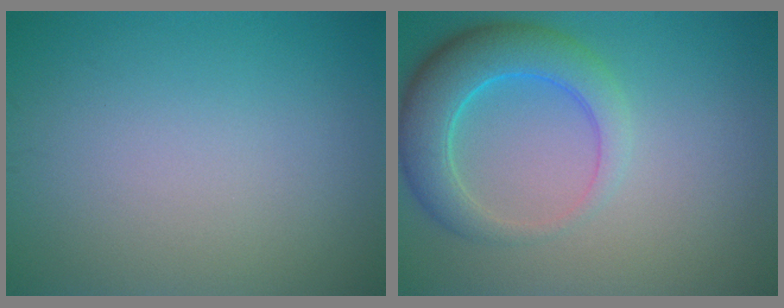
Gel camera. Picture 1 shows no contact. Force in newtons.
{"total": 5.7, "press": 5.7, "slide": 0.2}